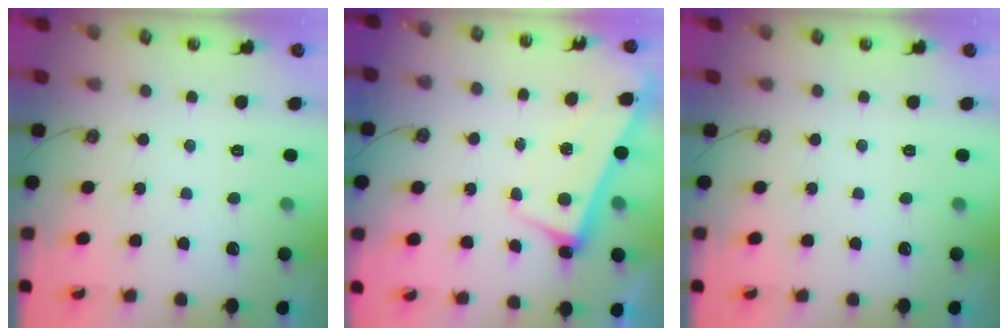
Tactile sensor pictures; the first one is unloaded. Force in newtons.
{"total": 2.6, "press": 2.4, "slide": 0.9}
{"total": 0.0}